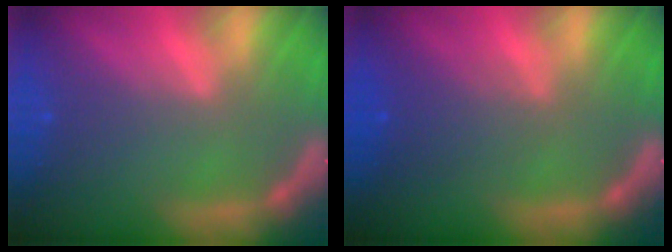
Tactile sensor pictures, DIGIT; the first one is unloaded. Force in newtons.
{"total": 3.0}